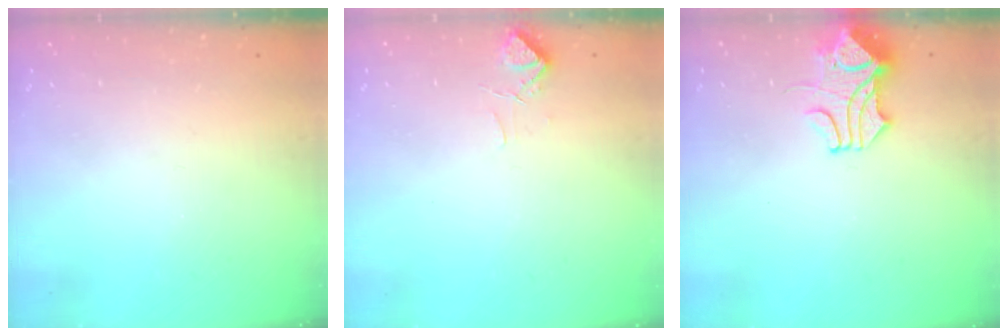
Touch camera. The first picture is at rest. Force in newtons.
{"total": 1.0, "press": 0.6, "slide": 0.8}
{"total": 1.8, "press": 1.7, "slide": 0.7}